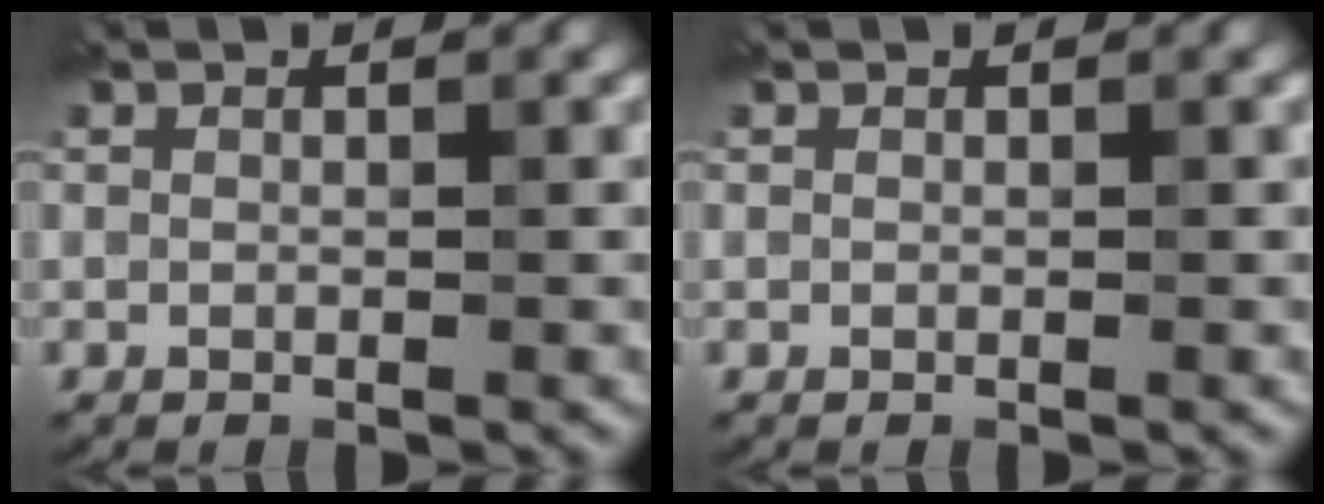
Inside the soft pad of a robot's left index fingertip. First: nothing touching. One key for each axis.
{"total": 0.0}